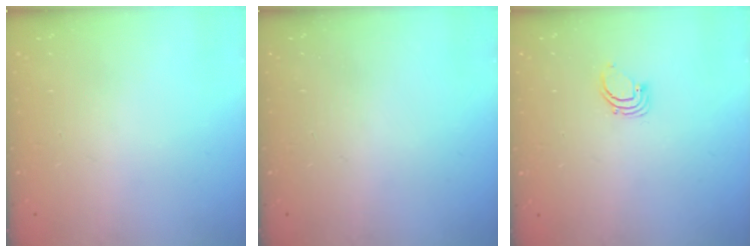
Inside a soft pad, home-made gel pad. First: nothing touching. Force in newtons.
{"total": 0.0}
{"total": 2.3, "press": 2.3, "slide": 0.1}